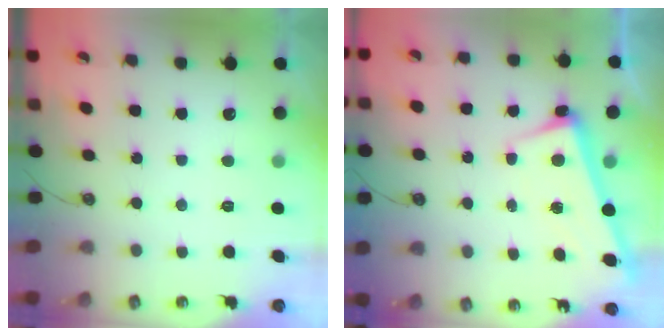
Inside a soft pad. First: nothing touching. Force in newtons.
{"total": 2.5, "press": 2.5, "slide": 0.6}